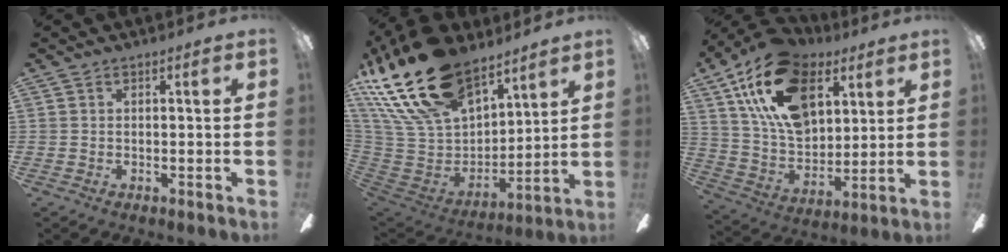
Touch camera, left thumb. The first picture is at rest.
{"total": 27.2, "force": [18.8, 13.4, 14.4], "torque": [-0.296, -0.109, 0.345]}
{"total": 21.9, "force": [11.2, 13.1, 13.6], "torque": [-0.254, -0.037, 0.203]}